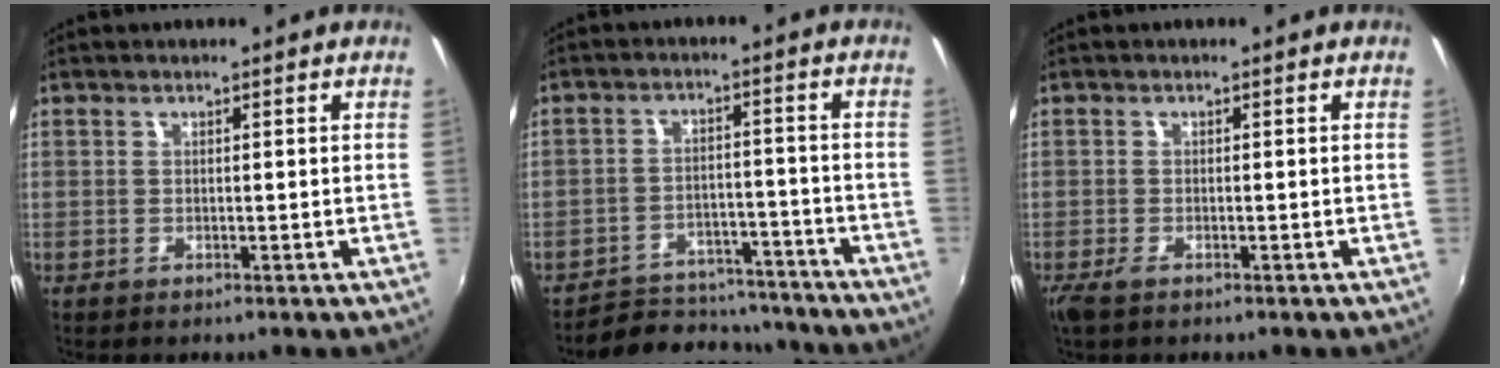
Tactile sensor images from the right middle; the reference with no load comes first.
{"total": 12.8, "force": [-11.6, 4.8, 2.8], "torque": [-0.071, 0.025, -0.152]}
{"total": 2.0, "force": [-1.4, 0.6, 1.3], "torque": [-0.028, -0.009, -0.025]}